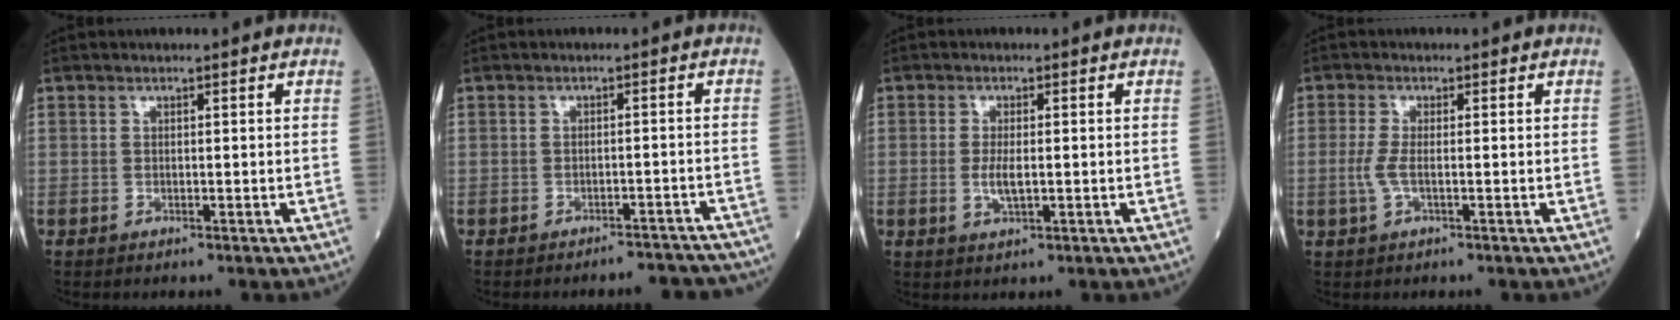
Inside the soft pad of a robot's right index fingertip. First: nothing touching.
{"total": 8.8, "force": [-8.4, 1.8, 1.8], "torque": [-0.005, 0.011, -0.085]}
{"total": 3.0, "force": [-0.2, 0.8, 2.9], "torque": [-0.064, -0.004, 0.000]}
{"total": 2.5, "force": [-0.4, 0.5, 2.5], "torque": [-0.067, -0.004, -0.010]}